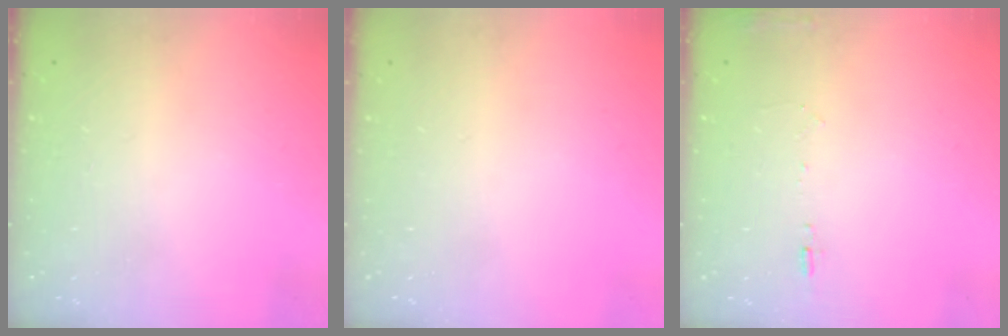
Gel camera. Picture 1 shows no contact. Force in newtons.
{"total": 0.0}
{"total": 5.8, "press": 5.6, "slide": 1.6}